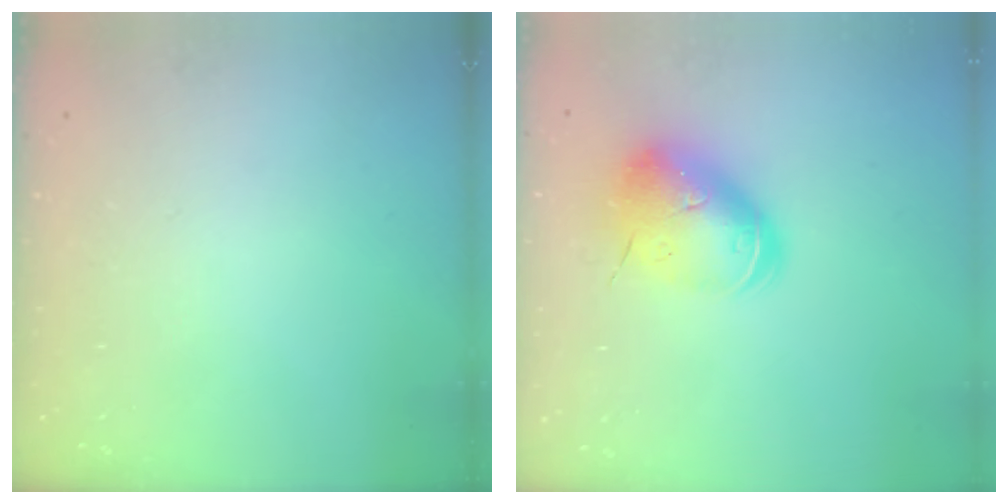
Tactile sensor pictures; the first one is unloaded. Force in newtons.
{"total": 14.6, "press": 14.4, "slide": 2.3}